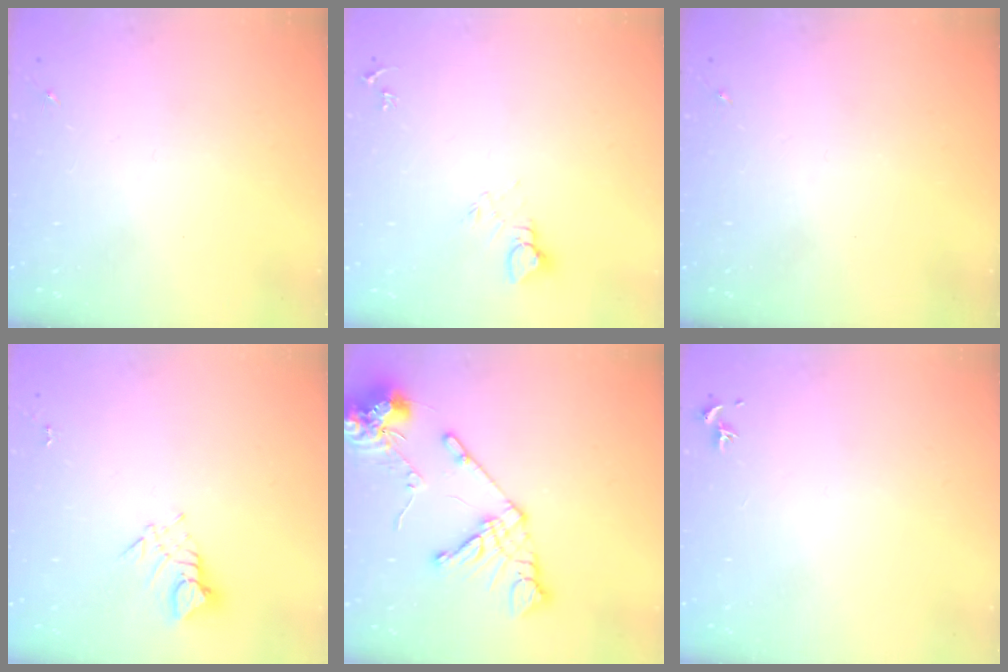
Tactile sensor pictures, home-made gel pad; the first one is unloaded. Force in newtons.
{"total": 6.0, "press": 6.0, "slide": 0.5}
{"total": 0.0}
{"total": 3.8, "press": 3.8, "slide": 0.2}
{"total": 15.5, "press": 15.3, "slide": 2.3}
{"total": 0.8, "press": 0.7, "slide": 0.3}